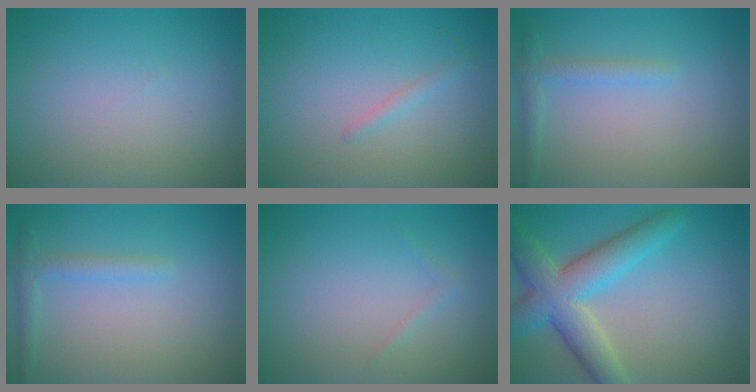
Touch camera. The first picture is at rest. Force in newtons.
{"total": 0.8, "press": 0.8, "slide": 0.1}
{"total": 1.7, "press": 1.7, "slide": 0.1}
{"total": 1.7, "press": 1.7, "slide": 0.1}
{"total": 0.6, "press": 0.6, "slide": 0.0}
{"total": 7.0, "press": 7.0, "slide": 0.4}